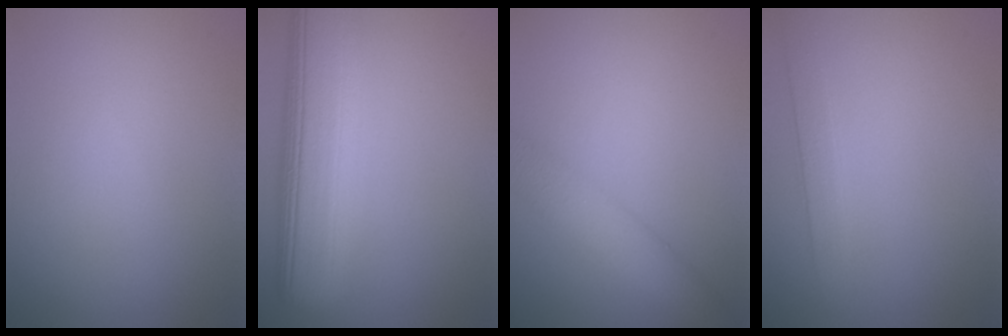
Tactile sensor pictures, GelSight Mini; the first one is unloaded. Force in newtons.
{"total": 11.1, "press": 11.0, "slide": 1.1}
{"total": 3.7, "press": 3.7, "slide": 0.2}
{"total": 2.2, "press": 2.2, "slide": 0.2}